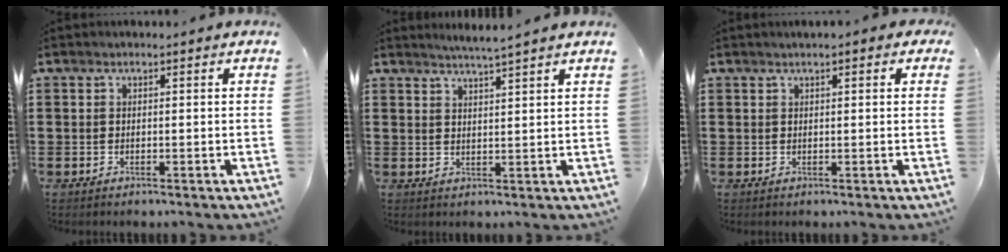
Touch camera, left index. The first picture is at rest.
{"total": 2.7, "force": [2.6, -0.8, 0.4], "torque": [-0.015, -0.010, 0.047]}
{"total": 1.0, "force": [0.4, 0.5, 0.7], "torque": [-0.017, 0.004, 0.005]}